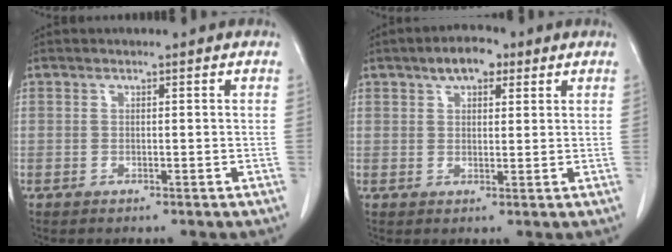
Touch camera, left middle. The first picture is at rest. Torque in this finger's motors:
{"motor_torque": [0.90, -0.77, 0.03, 0.06]}